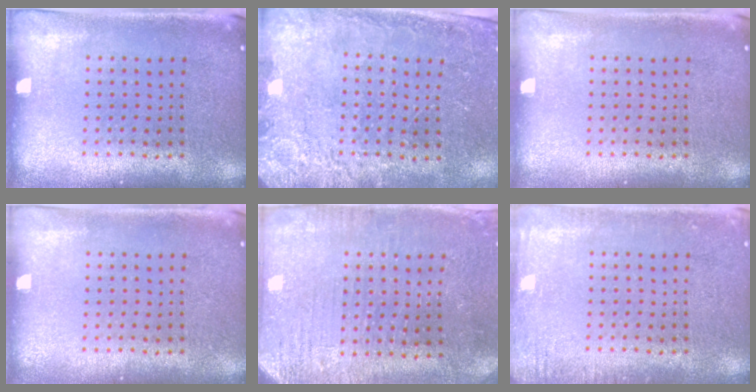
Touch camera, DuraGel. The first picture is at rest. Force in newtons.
{"total": 2.5, "press": 2.4, "slide": 0.7}
{"total": 0.0}
{"total": 0.0}
{"total": 3.0, "press": 2.8, "slide": 0.8}
{"total": 1.7, "press": 1.7, "slide": 0.2}